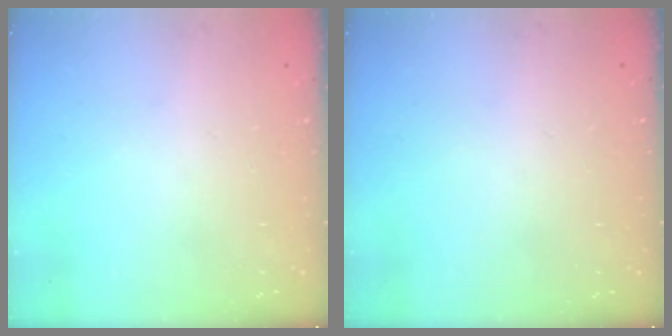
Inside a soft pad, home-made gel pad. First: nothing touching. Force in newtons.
{"total": 0.0}